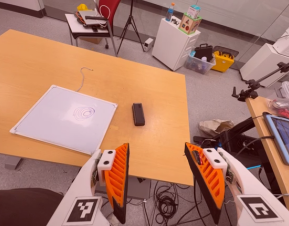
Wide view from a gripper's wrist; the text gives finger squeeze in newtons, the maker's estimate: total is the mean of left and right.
{"total": 0.0}